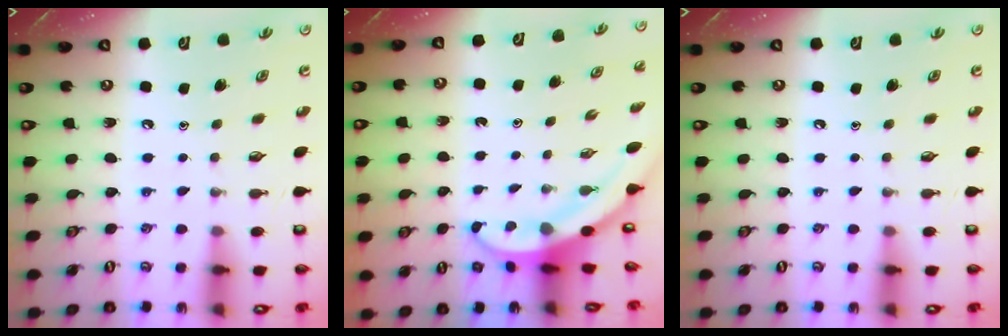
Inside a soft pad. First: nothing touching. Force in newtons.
{"total": 3.5, "press": 3.5, "slide": 0.2}
{"total": 0.0}